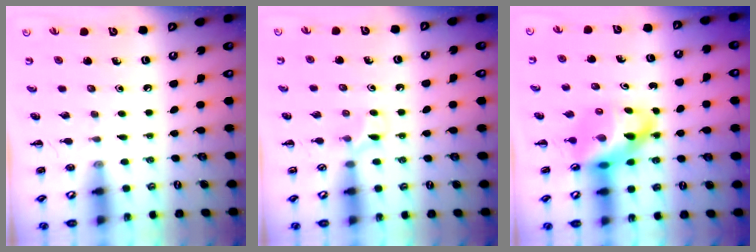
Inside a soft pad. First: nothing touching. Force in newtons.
{"total": 6.1, "press": 5.8, "slide": 2.0}
{"total": 11.3, "press": 10.9, "slide": 3.3}